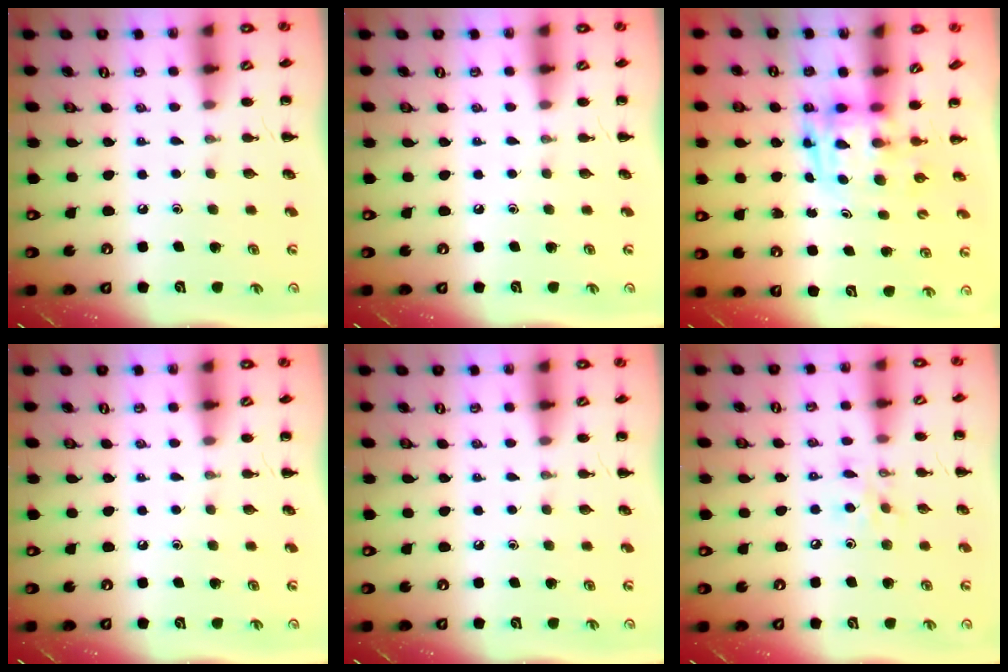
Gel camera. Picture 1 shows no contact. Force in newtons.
{"total": 0.0}
{"total": 3.9, "press": 3.8, "slide": 0.7}
{"total": 0.0}
{"total": 0.0}
{"total": 5.9, "press": 5.8, "slide": 0.7}